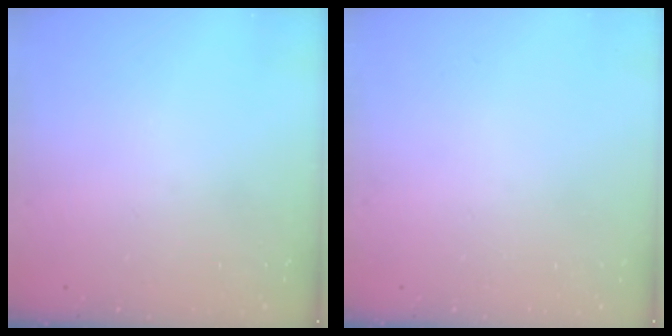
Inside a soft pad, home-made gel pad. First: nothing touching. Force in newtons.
{"total": 0.0}